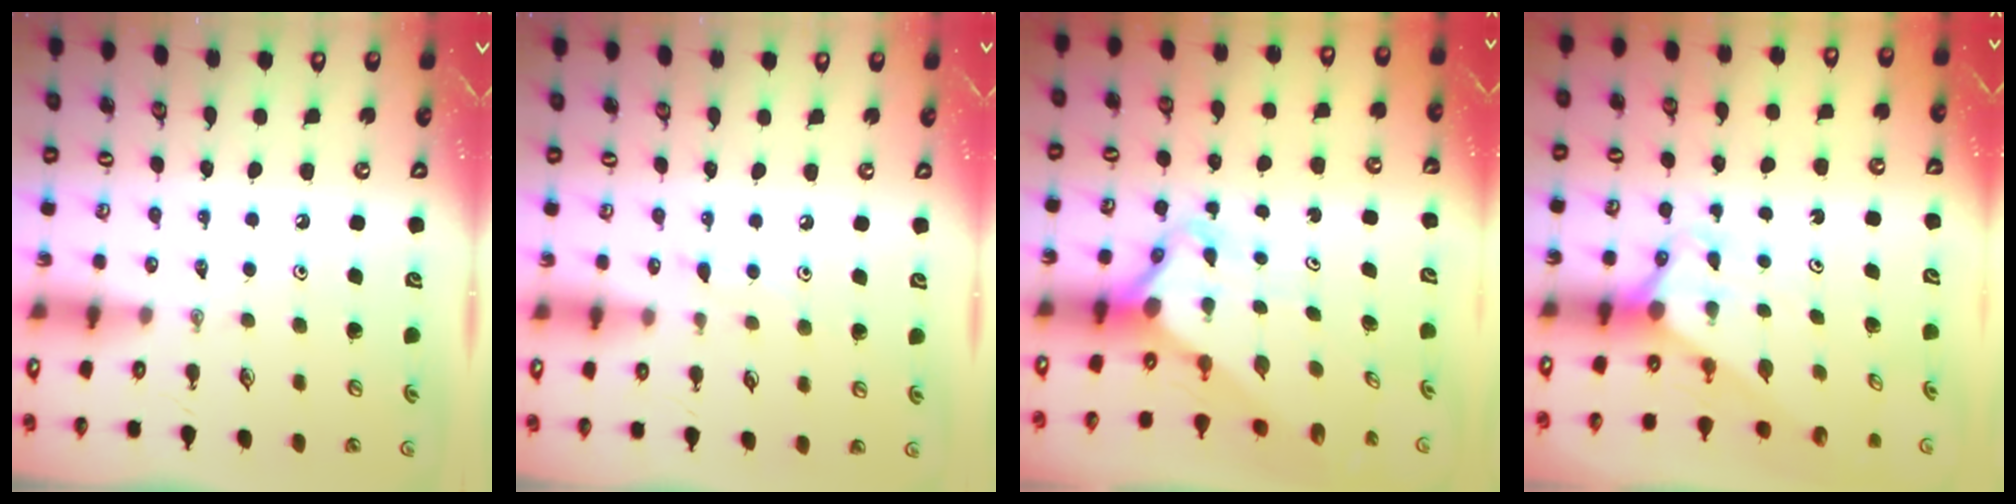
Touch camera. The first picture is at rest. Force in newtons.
{"total": 5.1, "press": 5.0, "slide": 0.6}
{"total": 3.4, "press": 3.4, "slide": 0.3}
{"total": 2.8, "press": 2.8, "slide": 0.0}